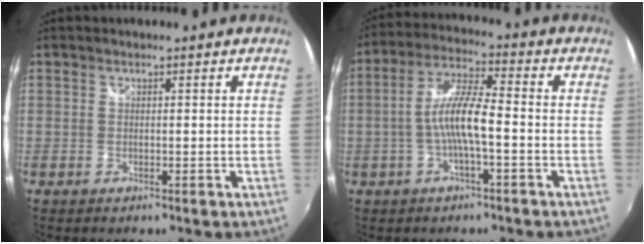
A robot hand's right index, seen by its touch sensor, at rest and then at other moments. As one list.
[{"total": 8.4, "force": [-2.1, 1.2, 8.0], "torque": [-0.170, 0.010, -0.038]}]